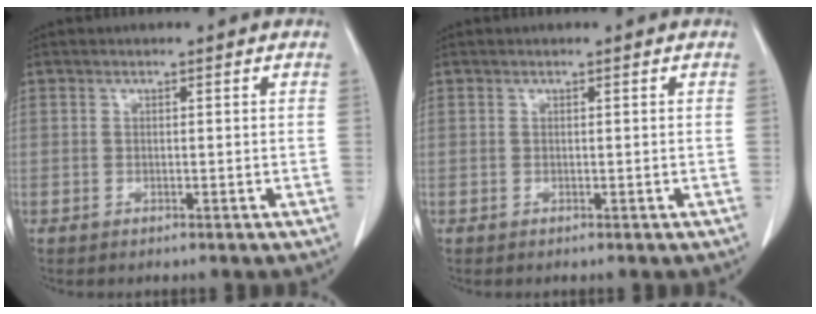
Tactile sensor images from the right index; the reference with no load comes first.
{"total": 0.0}